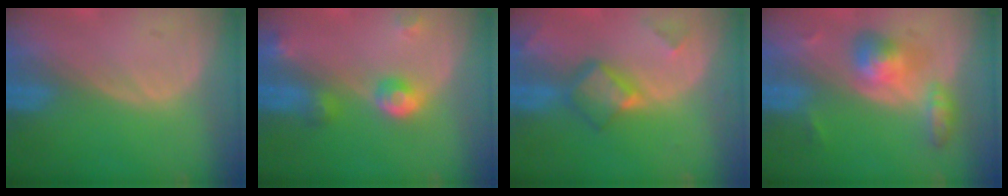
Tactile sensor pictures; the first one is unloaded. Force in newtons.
{"total": 4.8, "press": 4.4, "slide": 2.0}
{"total": 5.7, "press": 5.0, "slide": 2.8}
{"total": 5.7, "press": 5.4, "slide": 1.6}